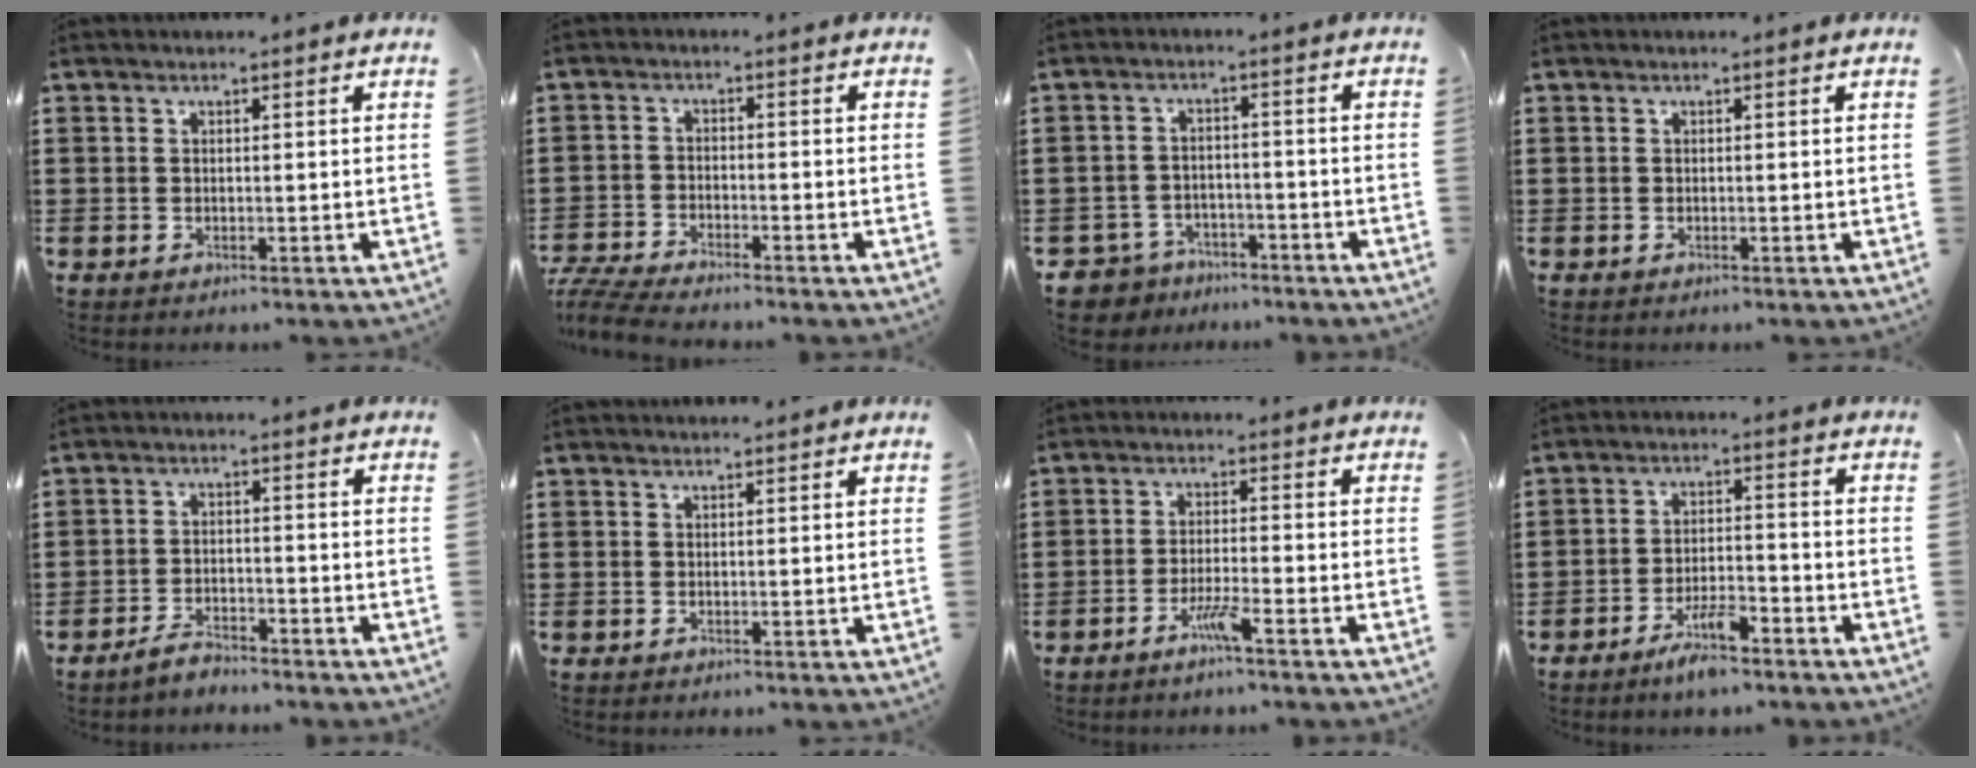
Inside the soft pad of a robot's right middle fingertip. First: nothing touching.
{"total": 4.5, "force": [-4.3, 0.2, 1.3], "torque": [-0.050, -0.012, -0.094]}
{"total": 3.9, "force": [-3.7, 1.4, 0.1], "torque": [-0.031, -0.004, -0.085]}
{"total": 0.0}
{"total": 3.0, "force": [-2.9, 0.4, 0.8], "torque": [-0.024, 0.004, -0.060]}
{"total": 0.9, "force": [0.9, -0.1, -0.1], "torque": [0.000, -0.002, 0.017]}
{"total": 3.6, "force": [-2.5, -0.2, 2.6], "torque": [-0.050, -0.002, -0.047]}
{"total": 5.4, "force": [-4.3, 1.1, 3.0], "torque": [-0.063, 0.001, -0.082]}